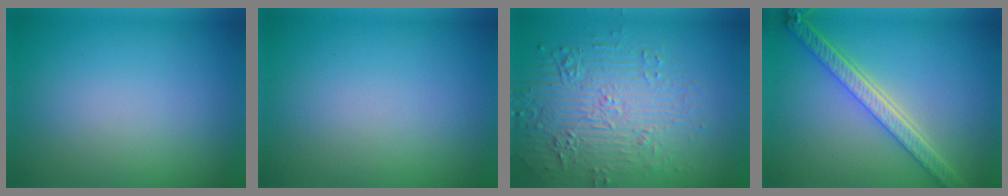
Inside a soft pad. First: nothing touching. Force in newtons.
{"total": 0.0}
{"total": 6.0, "press": 4.8, "slide": 3.6}
{"total": 5.3, "press": 4.2, "slide": 3.4}